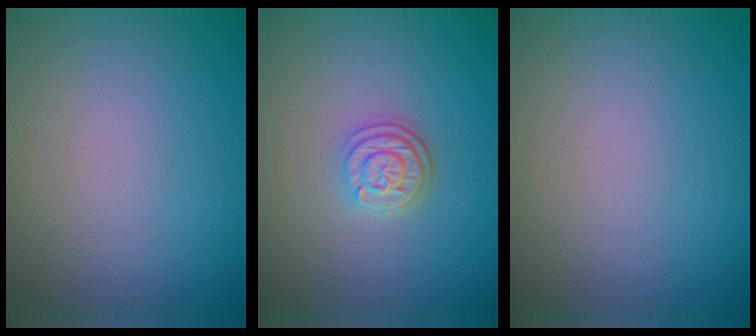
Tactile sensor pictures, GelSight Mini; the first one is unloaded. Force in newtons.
{"total": 3.0, "press": 2.4, "slide": 1.8}
{"total": 0.0}